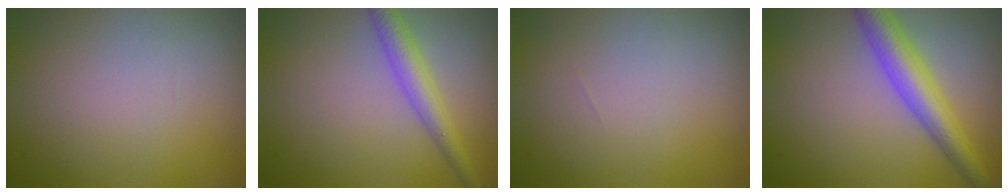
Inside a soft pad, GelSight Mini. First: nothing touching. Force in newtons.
{"total": 3.2, "press": 3.2, "slide": 0.0}
{"total": 0.0}
{"total": 5.1, "press": 5.0, "slide": 0.3}